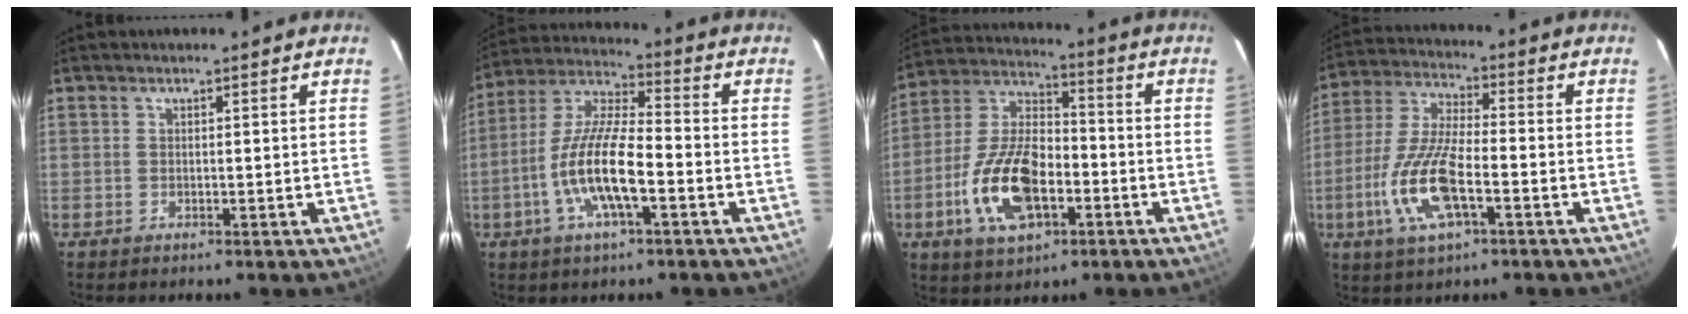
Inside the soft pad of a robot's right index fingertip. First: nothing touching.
{"total": 13.6, "force": [-4.7, 3.5, 12.3], "torque": [-0.252, -0.003, -0.091]}
{"total": 16.6, "force": [-5.8, 8.5, 13.0], "torque": [-0.273, 0.005, -0.099]}
{"total": 14.7, "force": [-5.1, 5.2, 12.8], "torque": [-0.279, -0.009, -0.098]}